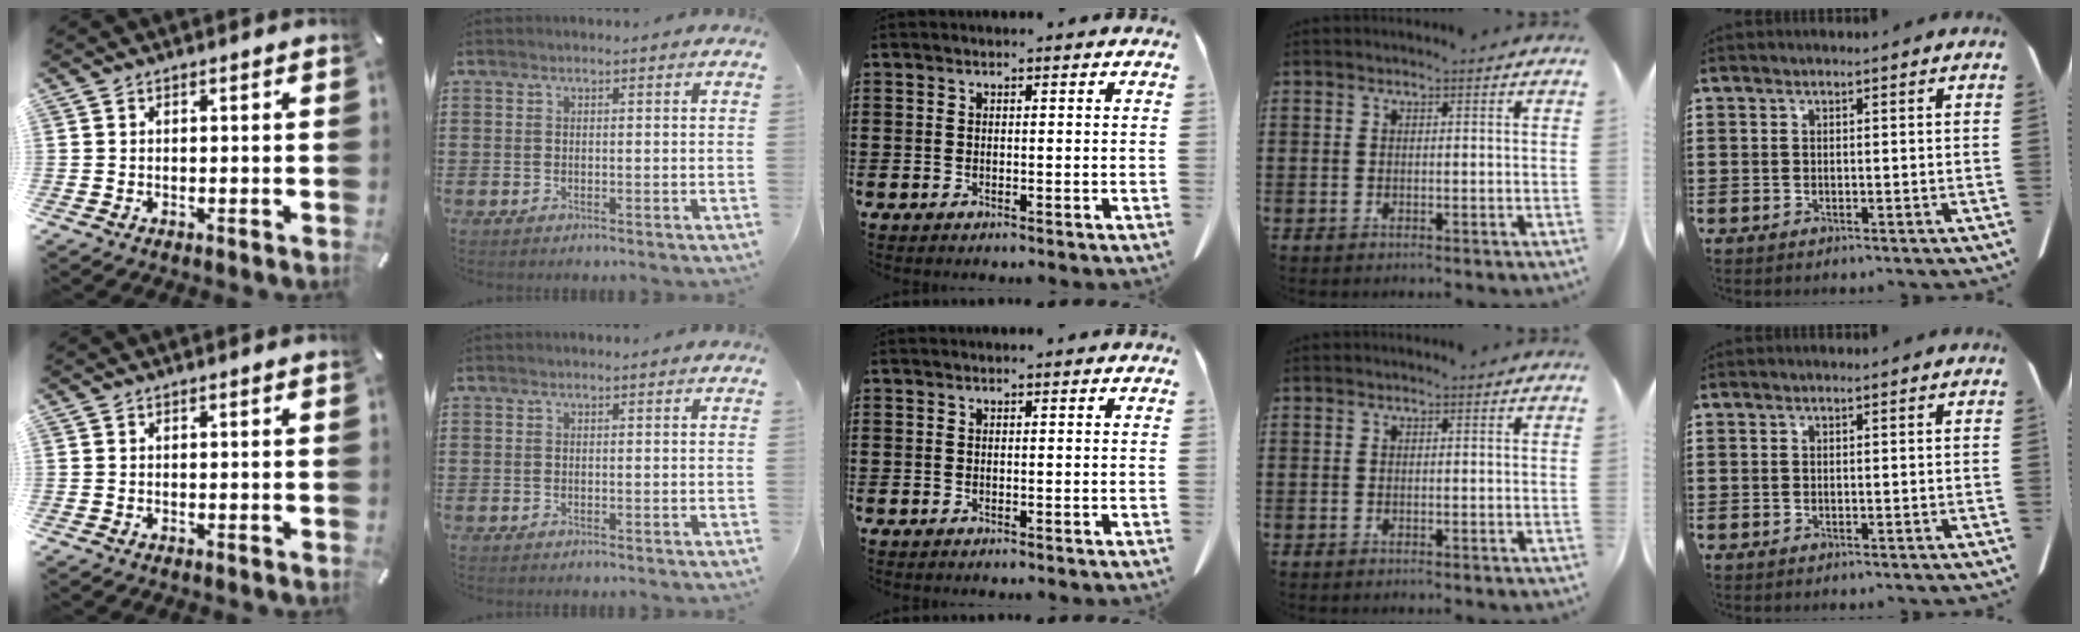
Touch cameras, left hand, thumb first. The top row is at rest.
{}